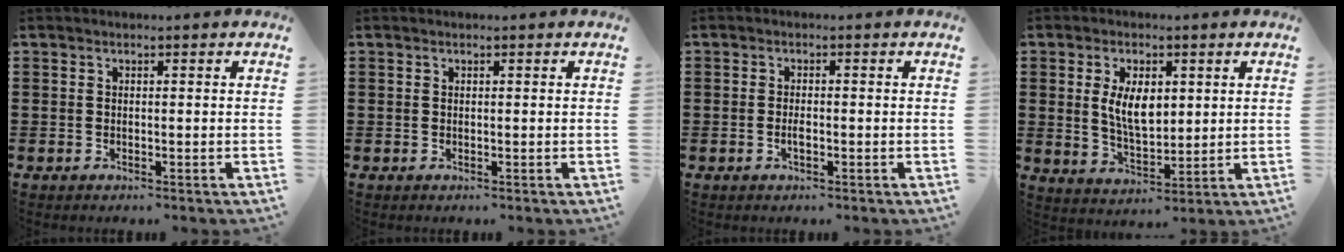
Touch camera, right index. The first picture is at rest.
{"total": 0.0}
{"total": 1.4, "force": [-0.4, 0.4, 1.2], "torque": [-0.024, -0.002, -0.007]}
{"total": 6.9, "force": [1.4, 3.7, 5.7], "torque": [-0.103, 0.005, 0.020]}